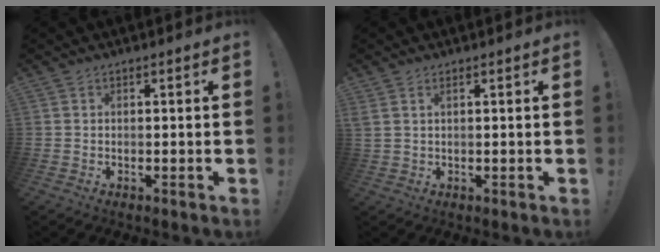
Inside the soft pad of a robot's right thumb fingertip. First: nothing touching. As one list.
[{"total": 1.8, "force": [0.9, 0.7, 1.4], "torque": [-0.028, 0.001, 0.018]}]